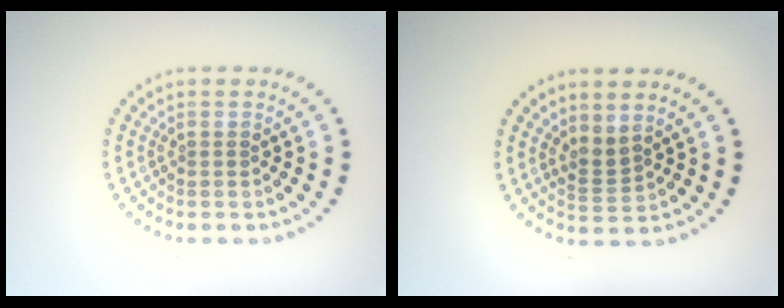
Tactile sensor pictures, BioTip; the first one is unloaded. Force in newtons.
{"total": 1.8, "press": 1.3, "slide": 1.2}